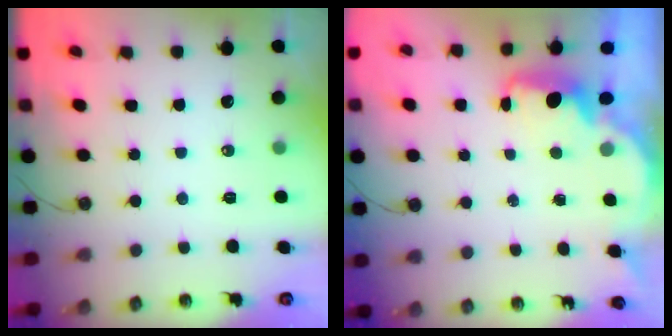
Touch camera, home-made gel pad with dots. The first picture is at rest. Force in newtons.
{"total": 2.3, "press": 2.2, "slide": 0.6}